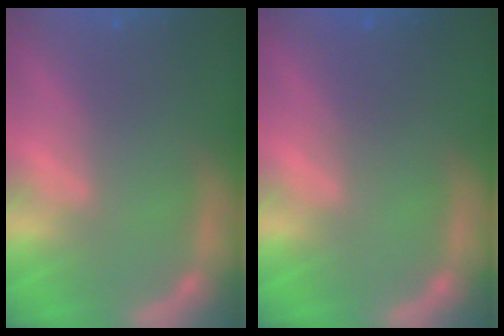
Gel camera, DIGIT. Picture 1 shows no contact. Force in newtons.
{"total": 1.4}